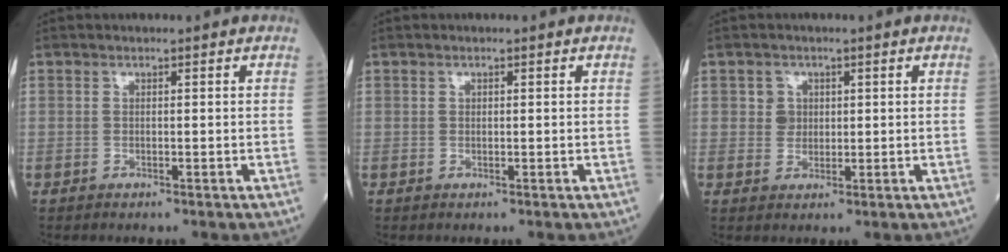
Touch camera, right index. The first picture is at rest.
{"total": 0.0}
{"total": 2.4, "force": [0.7, 2.2, 0.5], "torque": [-0.004, 0.001, 0.009]}